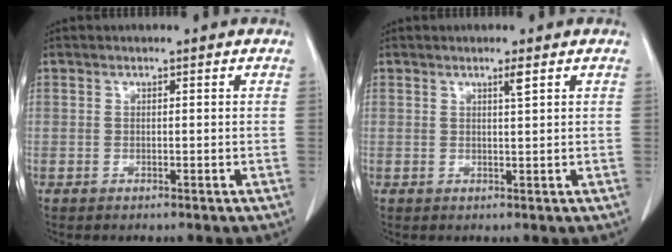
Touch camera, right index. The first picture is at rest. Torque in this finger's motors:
{"motor_torque": [0.03, 0.04, 0.00, 0.02]}